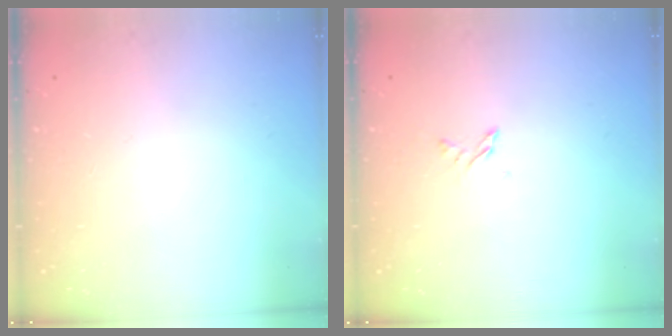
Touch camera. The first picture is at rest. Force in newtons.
{"total": 1.7, "press": 1.7, "slide": 0.3}